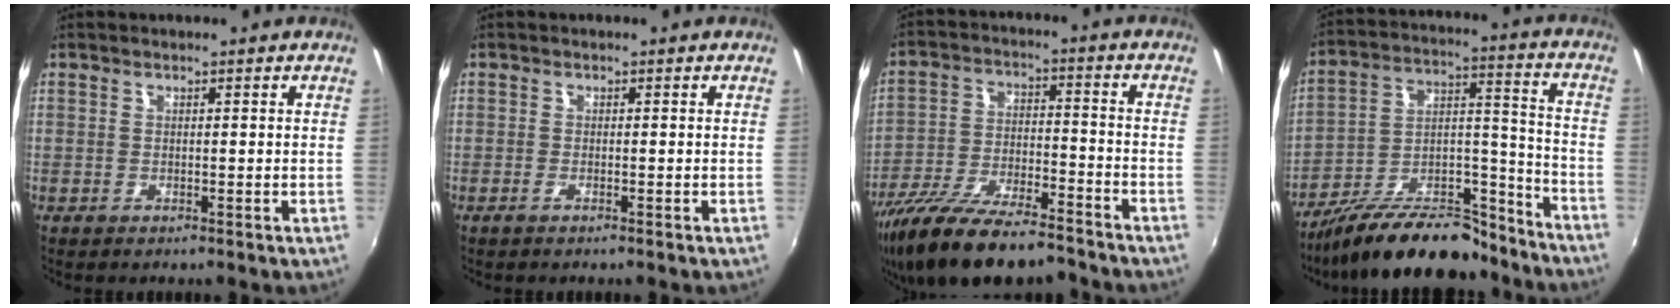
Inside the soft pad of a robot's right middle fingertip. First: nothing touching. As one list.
[{"total": 1.0, "force": [-0.7, -0.1, 0.7], "torque": [-0.013, -0.002, -0.014]}, {"total": 19.3, "force": [-15.5, 4.8, 10.4], "torque": [-0.205, -0.037, -0.261]}, {"total": 22.4, "force": [-17.9, 7.3, 11.2], "torque": [-0.190, 0.020, -0.273]}]